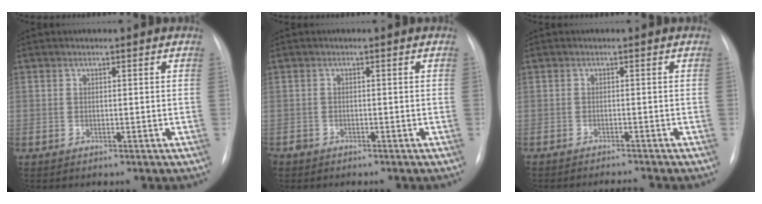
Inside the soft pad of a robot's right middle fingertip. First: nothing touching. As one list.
[{"total": 1.8, "force": [-1.5, 1.0, 0.1], "torque": [-0.007, 0.001, -0.026]}, {"total": 2.6, "force": [-2.5, -0.7, 0.4], "torque": [-0.006, -0.008, -0.036]}]